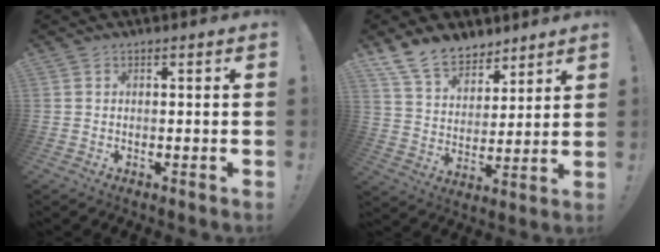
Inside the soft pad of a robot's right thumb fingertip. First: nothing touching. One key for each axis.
{"total": 13.7, "fx": 10.5, "fy": 7.7, "fz": 4.3, "tx": -0.089, "ty": -0.072, "tz": 0.203}